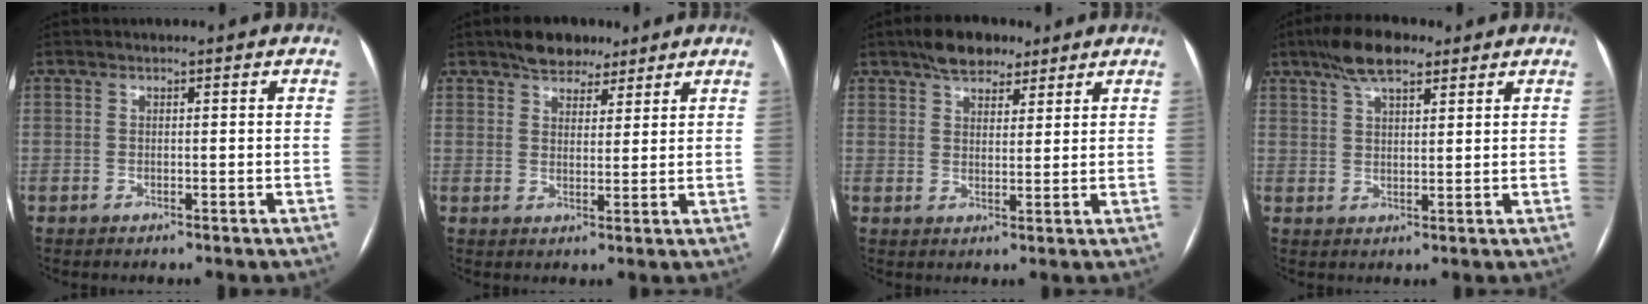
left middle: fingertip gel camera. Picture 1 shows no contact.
{"total": 6.0, "force": [4.6, 3.1, 2.3], "torque": [-0.034, 0.011, 0.077]}
{"total": 6.6, "force": [4.8, 3.1, 3.2], "torque": [-0.053, 0.015, 0.081]}
{"total": 7.2, "force": [5.0, 2.3, 4.7], "torque": [-0.092, 0.016, 0.087]}